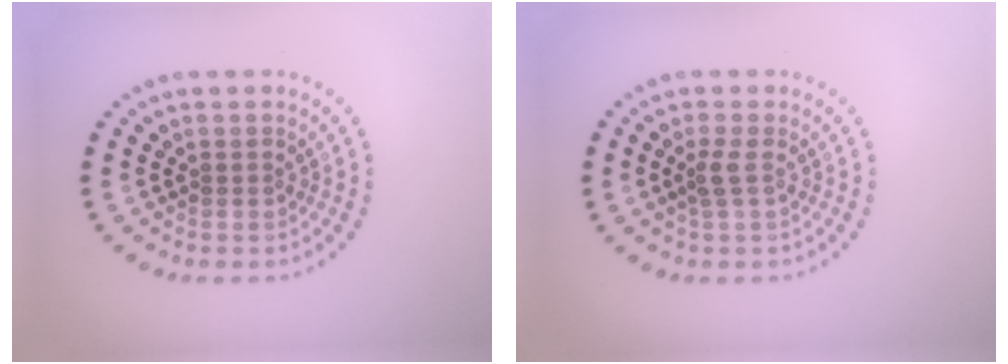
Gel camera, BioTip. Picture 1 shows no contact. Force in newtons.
{"total": 1.3, "press": 1.0, "slide": 0.8}